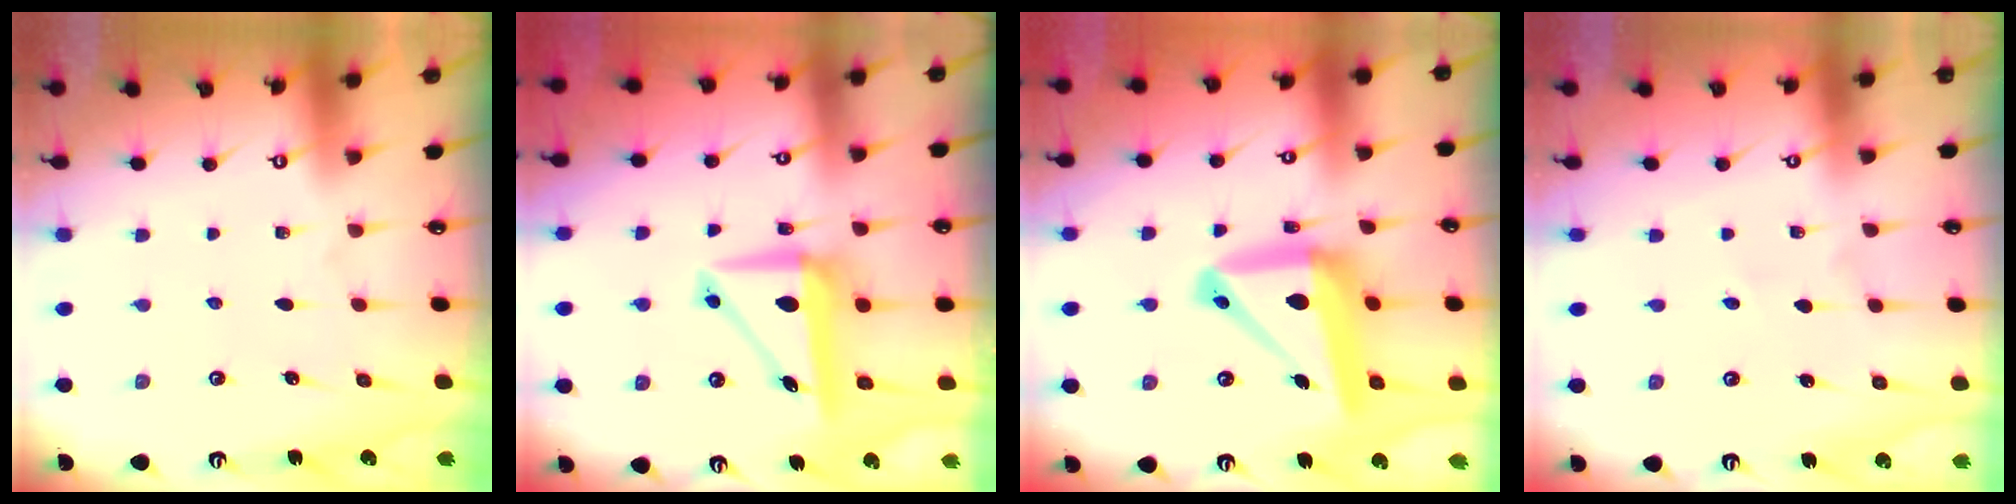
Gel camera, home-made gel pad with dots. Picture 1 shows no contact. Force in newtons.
{"total": 8.4, "press": 8.3, "slide": 1.4}
{"total": 16.7, "press": 16.5, "slide": 2.5}
{"total": 1.7, "press": 1.6, "slide": 0.5}